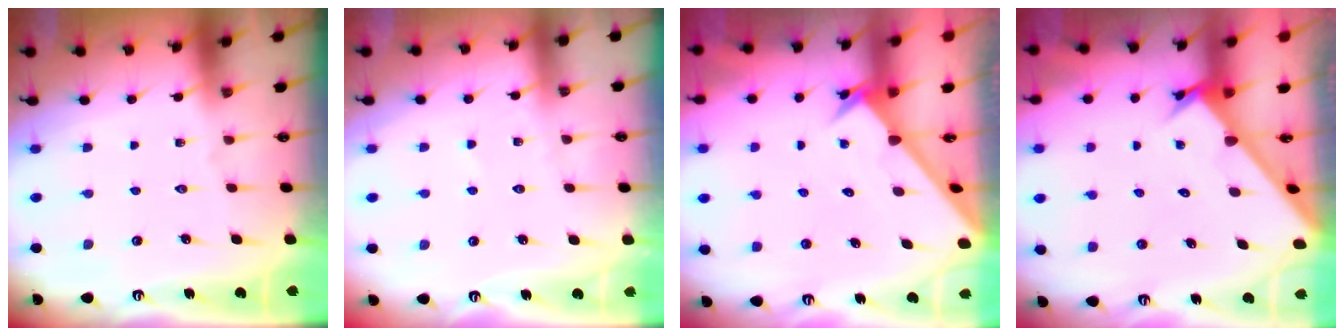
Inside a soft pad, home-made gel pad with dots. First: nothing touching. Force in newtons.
{"total": 4.2, "press": 4.1, "slide": 0.4}
{"total": 2.5, "press": 2.5, "slide": 0.2}
{"total": 2.5, "press": 2.5, "slide": 0.3}